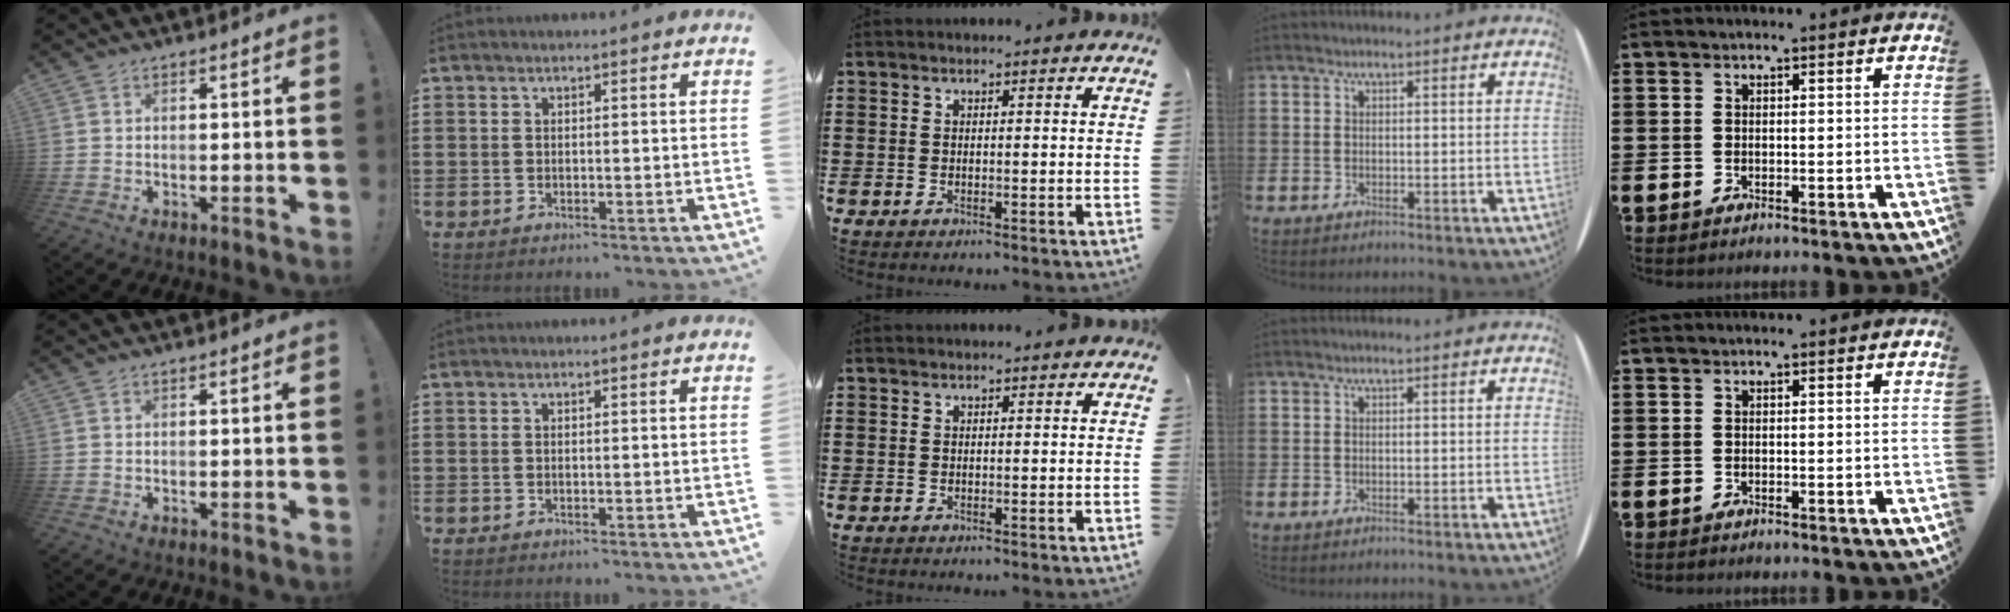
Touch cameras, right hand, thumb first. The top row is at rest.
{}